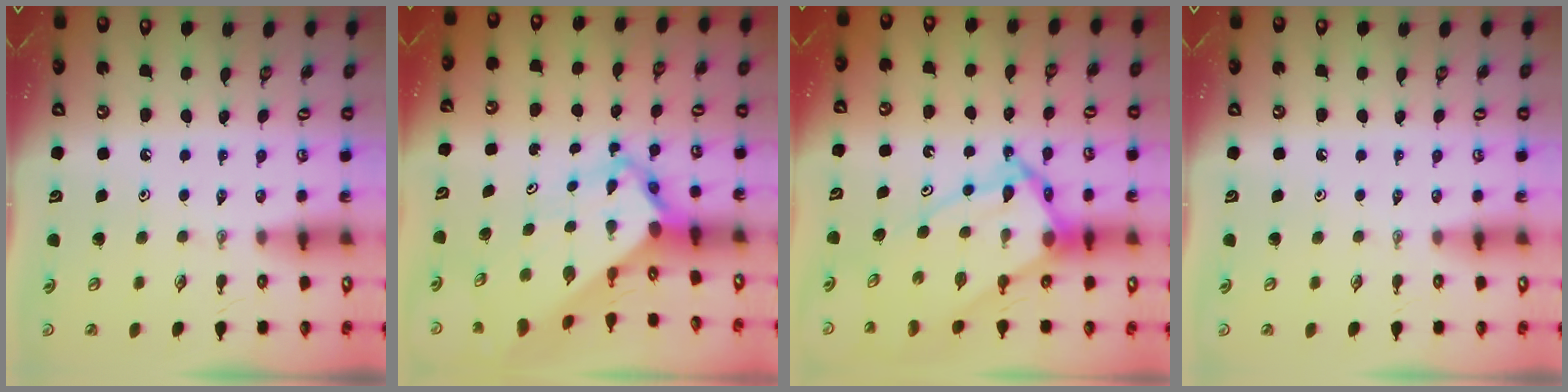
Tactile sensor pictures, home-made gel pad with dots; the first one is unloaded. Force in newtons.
{"total": 4.9, "press": 4.9, "slide": 0.5}
{"total": 13.5, "press": 13.5, "slide": 1.1}
{"total": 0.0}